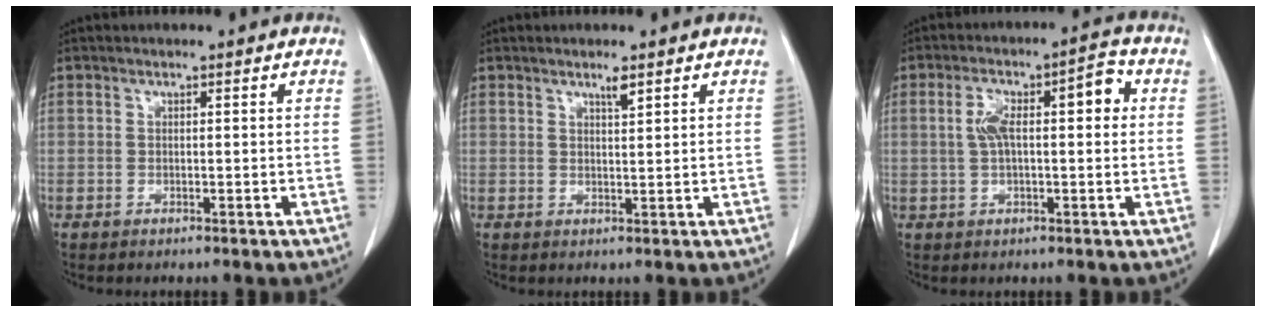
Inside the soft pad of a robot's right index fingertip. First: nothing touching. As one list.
[{"total": 1.7, "force": [1.2, 0.0, 1.2], "torque": [-0.023, -0.002, 0.022]}, {"total": 8.4, "force": [1.3, 2.5, 7.9], "torque": [-0.139, 0.039, 0.022]}]